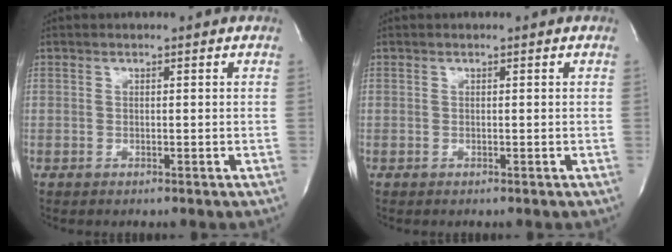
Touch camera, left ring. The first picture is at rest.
{"total": 0.0}